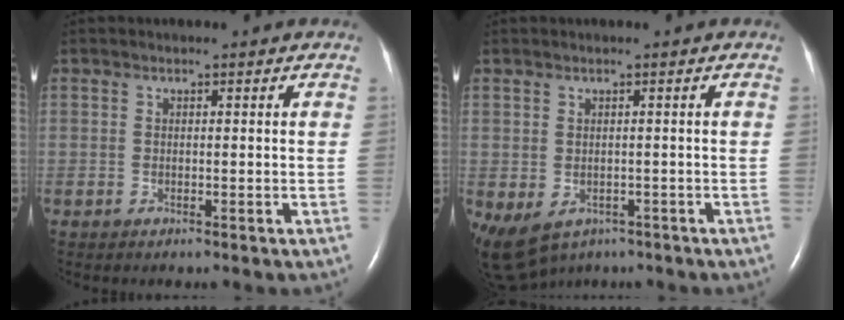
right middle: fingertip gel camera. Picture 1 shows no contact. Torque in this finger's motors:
{"motor_torque": [0.65, -0.86, 0.94, 0.21]}